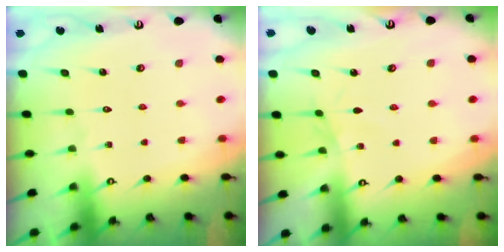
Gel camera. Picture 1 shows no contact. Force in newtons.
{"total": 2.0, "press": 1.9, "slide": 0.4}